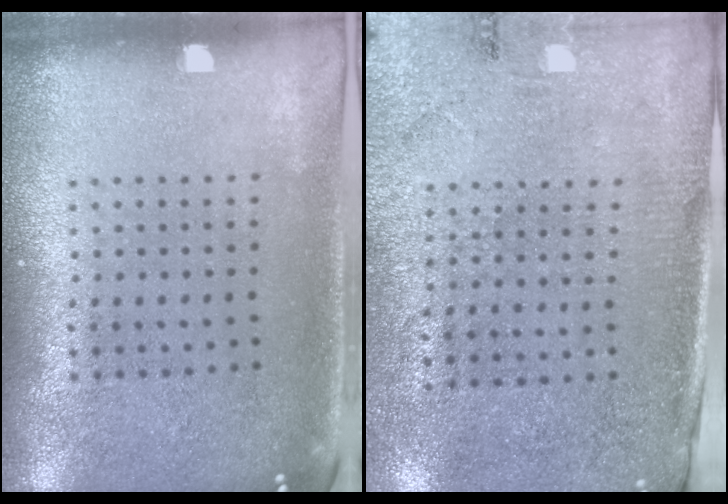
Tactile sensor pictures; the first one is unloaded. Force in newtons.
{"total": 2.7, "press": 2.4, "slide": 1.3}